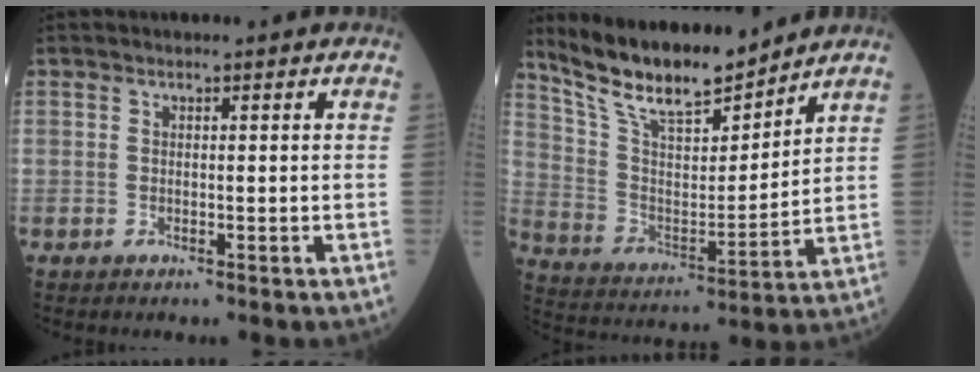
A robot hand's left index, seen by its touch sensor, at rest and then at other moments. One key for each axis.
{"total": 14.5, "fx": 12.9, "fy": 2.4, "fz": 6.1, "tx": -0.117, "ty": 0.000, "tz": 0.244}